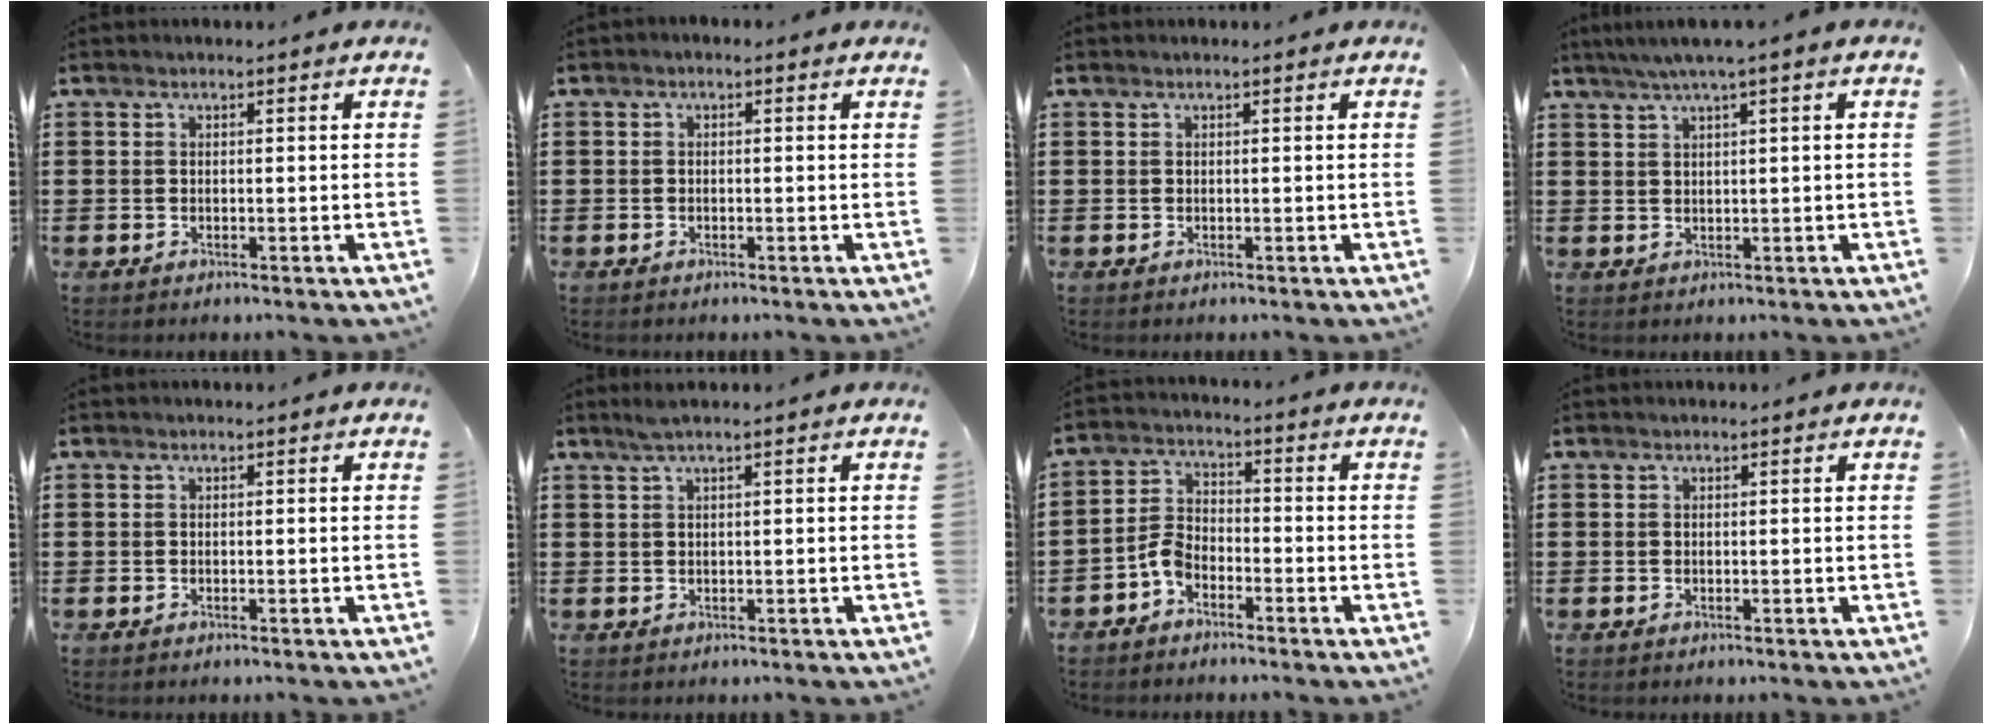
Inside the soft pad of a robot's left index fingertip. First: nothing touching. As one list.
[{"total": 0.8, "force": [-0.6, 0.4, 0.1], "torque": [-0.005, -0.001, -0.013]}, {"total": 0.0}, {"total": 2.4, "force": [1.2, -0.2, 2.1], "torque": [-0.039, 0.000, 0.020]}, {"total": 0.0}, {"total": 1.6, "force": [0.9, 0.0, 1.3], "torque": [-0.026, -0.001, 0.017]}, {"total": 4.3, "force": [-3.0, 2.2, 2.1], "torque": [-0.061, 0.006, -0.064]}, {"total": 0.0}]